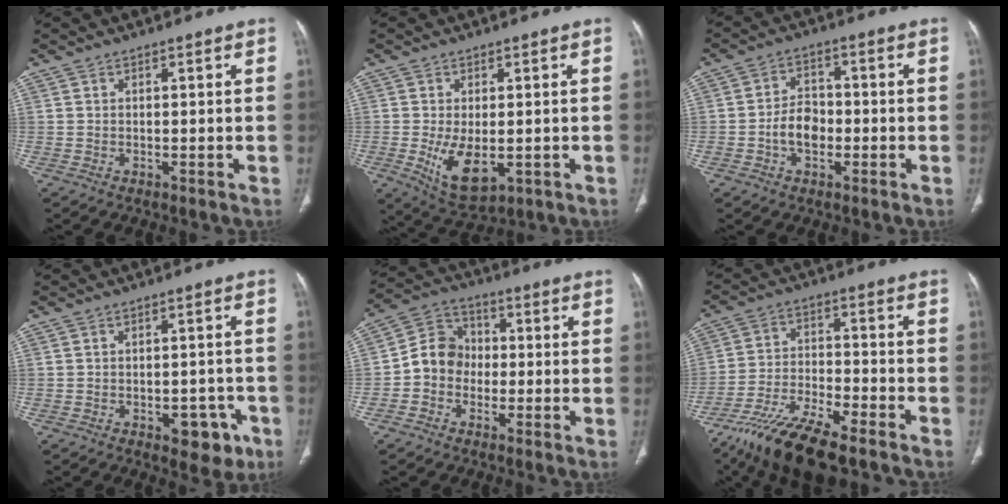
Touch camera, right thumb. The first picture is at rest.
{"total": 8.4, "force": [-1.6, 4.5, 7.0], "torque": [-0.118, -0.018, -0.011]}
{"total": 6.1, "force": [-1.6, 4.2, 4.1], "torque": [-0.057, 0.020, -0.034]}
{"total": 6.8, "force": [-3.2, 4.0, 4.5], "torque": [-0.026, 0.019, -0.034]}
{"total": 8.4, "force": [-1.5, 7.4, 3.7], "torque": [-0.042, 0.033, -0.043]}
{"total": 14.7, "force": [-10.9, 4.0, 9.0], "torque": [-0.169, 0.038, -0.198]}